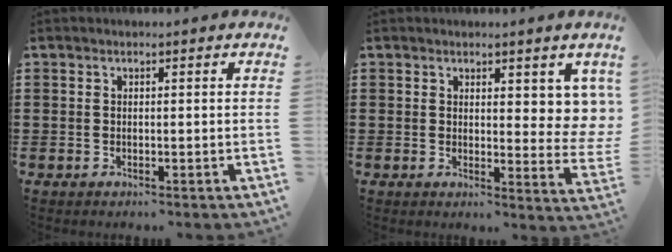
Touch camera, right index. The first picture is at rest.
{"total": 4.8, "force": [2.9, 2.5, 2.9], "torque": [-0.036, -0.013, 0.046]}